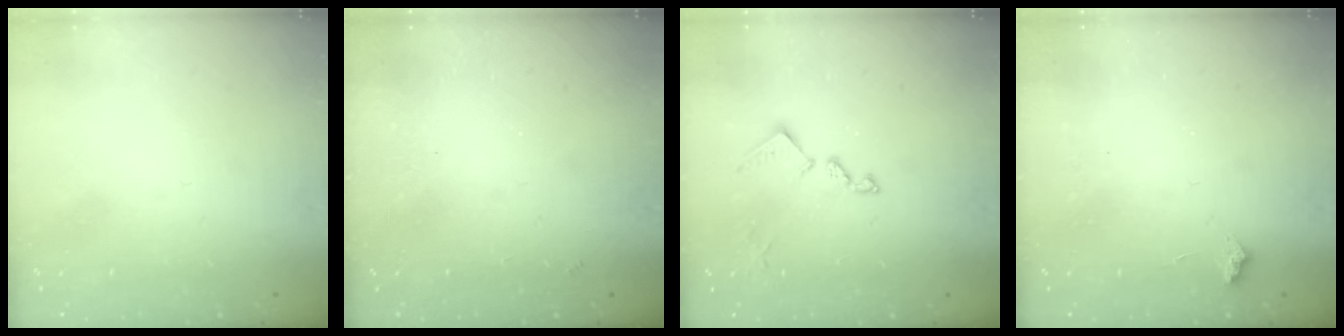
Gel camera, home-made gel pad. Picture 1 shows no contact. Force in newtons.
{"total": 3.4, "press": 3.3, "slide": 0.5}
{"total": 10.6, "press": 10.5, "slide": 0.5}
{"total": 3.0, "press": 2.9, "slide": 0.5}